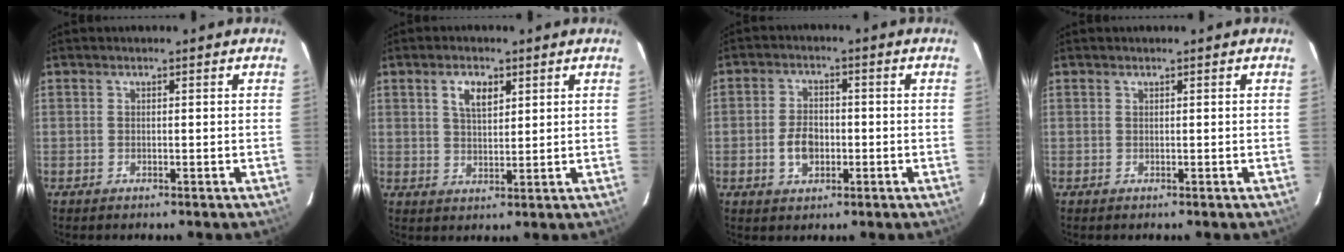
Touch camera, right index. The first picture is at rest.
{"total": 4.7, "force": [2.3, 2.3, 3.4], "torque": [-0.061, 0.007, 0.042]}
{"total": 5.6, "force": [-1.3, 3.8, 3.8], "torque": [-0.075, 0.009, -0.017]}
{"total": 0.0}